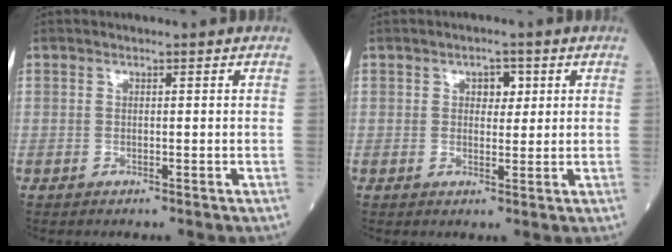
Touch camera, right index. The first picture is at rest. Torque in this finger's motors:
{"motor_torque": [0.06, 0.01, 0.00, 0.00]}